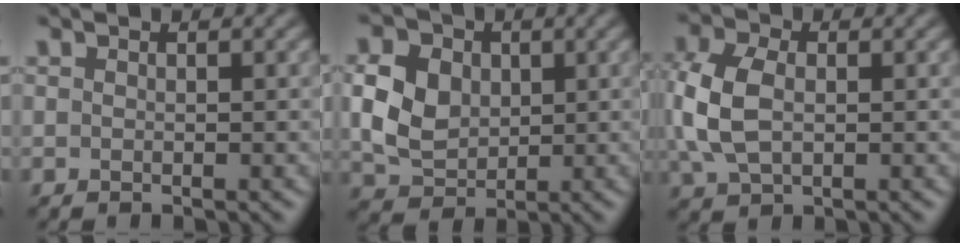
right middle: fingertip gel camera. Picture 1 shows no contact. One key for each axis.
{"total": 5.7, "fx": 0.7, "fy": 4.4, "fz": 3.4, "tx": -0.080, "ty": 0.003, "tz": 0.012}
{"total": 6.0, "fx": 0.2, "fy": 4.1, "fz": 4.3, "tx": -0.117, "ty": 0.003, "tz": 0.000}